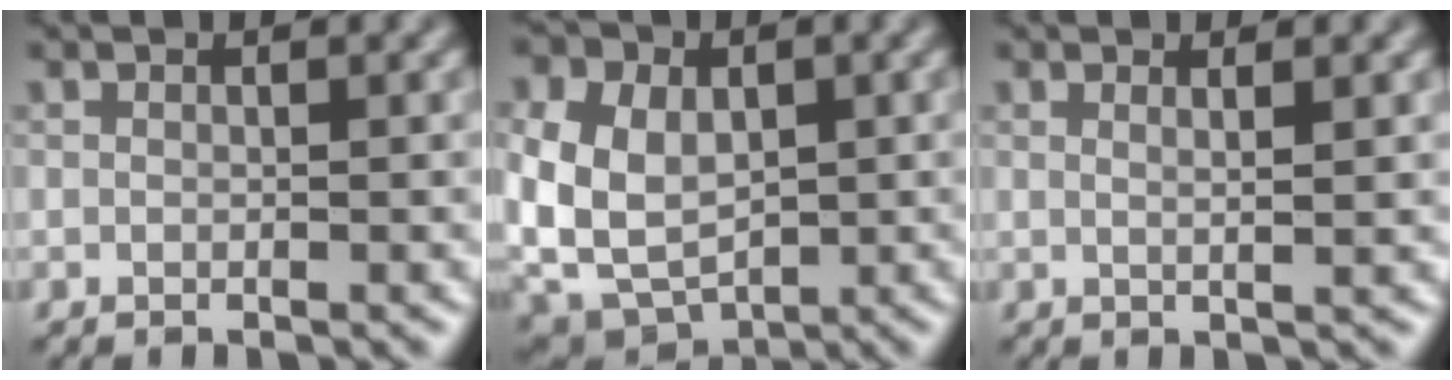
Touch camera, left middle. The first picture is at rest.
{"total": 10.6, "force": [0.6, 8.0, 6.8], "torque": [-0.136, -0.008, 0.004]}
{"total": 2.3, "force": [1.1, 1.0, 1.8], "torque": [-0.021, -0.005, -0.006]}